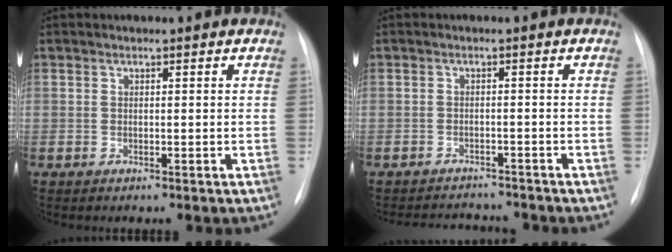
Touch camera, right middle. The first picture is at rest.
{"total": 5.3, "force": [-5.2, 0.8, 0.2], "torque": [-0.002, 0.005, -0.074]}